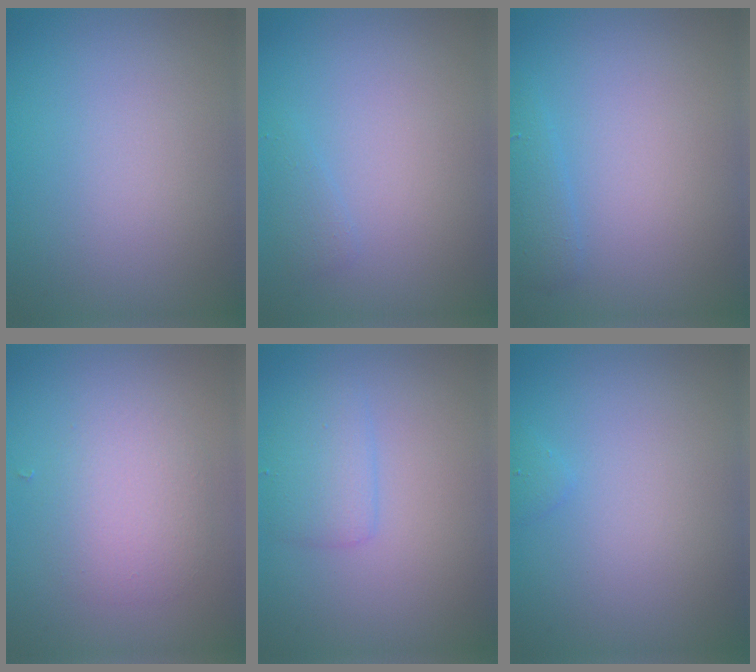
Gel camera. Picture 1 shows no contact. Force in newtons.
{"total": 0.8, "press": 0.8, "slide": 0.1}
{"total": 1.2, "press": 1.2, "slide": 0.1}
{"total": 3.0, "press": 3.0, "slide": 0.1}
{"total": 2.1, "press": 2.1, "slide": 0.2}
{"total": 0.5, "press": 0.5, "slide": 0.1}